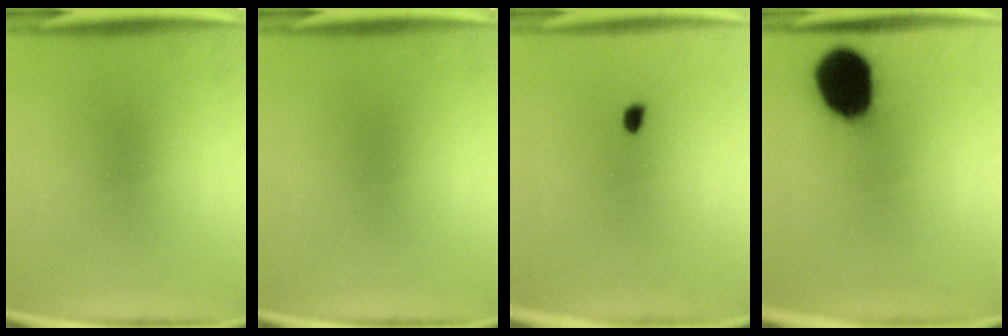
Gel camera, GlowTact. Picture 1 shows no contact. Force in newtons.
{"total": 0.0}
{"total": 0.8}
{"total": 18.8}